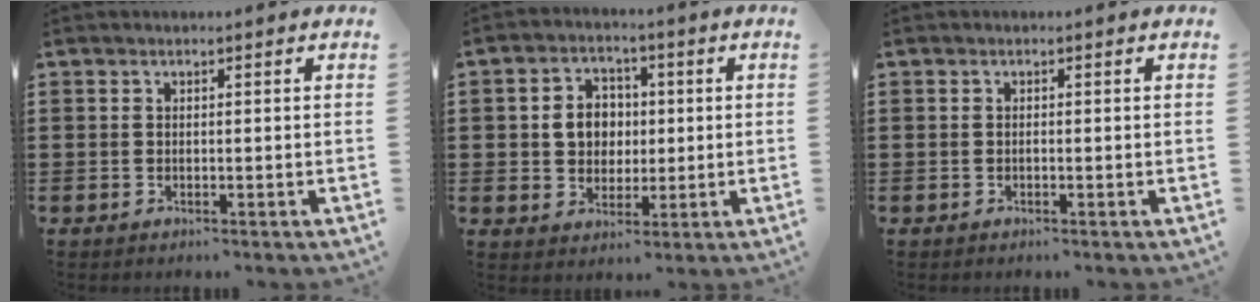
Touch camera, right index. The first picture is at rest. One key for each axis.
{"total": 6.1, "fx": 0.4, "fy": 5.7, "fz": 2.0, "tx": -0.056, "ty": 0.016, "tz": 0.004}
{"total": 0.0}